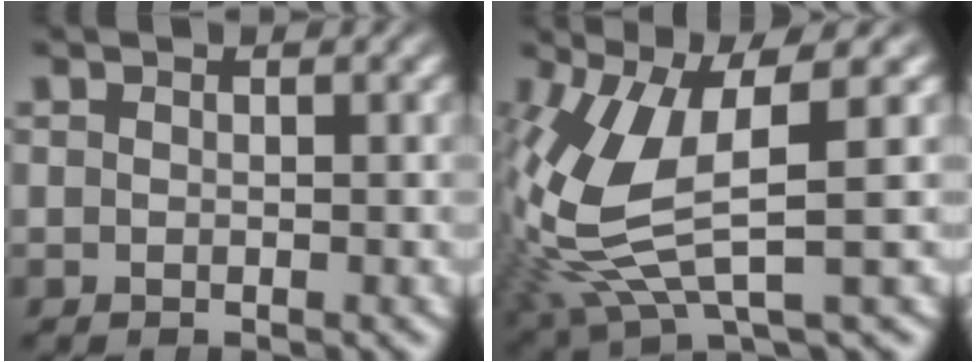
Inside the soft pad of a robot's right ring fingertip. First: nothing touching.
{"total": 7.6, "force": [0.8, 3.5, 6.7], "torque": [-0.149, -0.012, 0.025]}